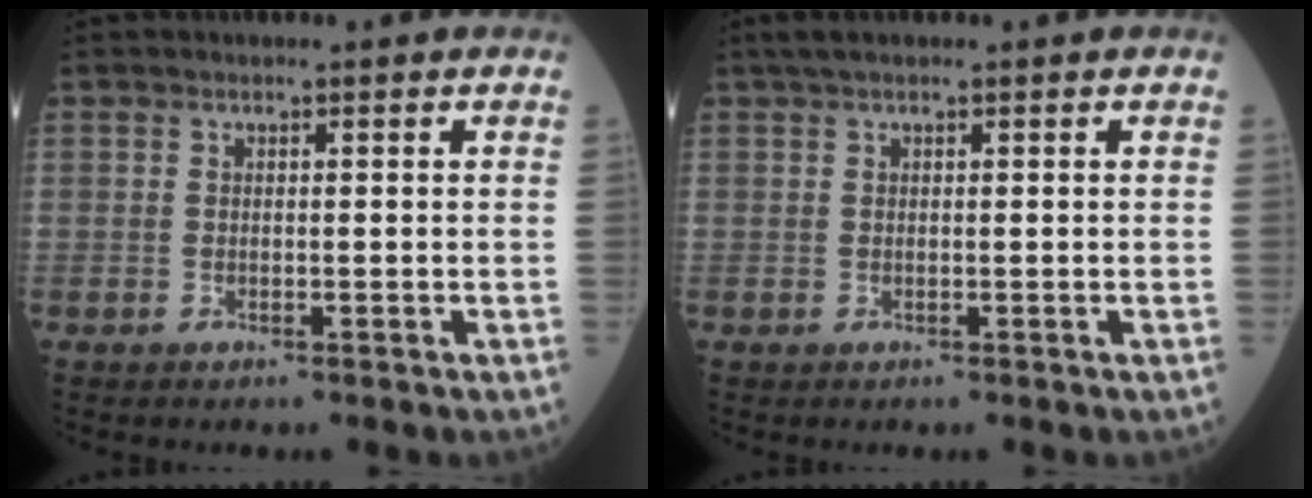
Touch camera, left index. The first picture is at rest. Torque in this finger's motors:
{"motor_torque": [-0.13, -0.01, 0.01, 0.04]}